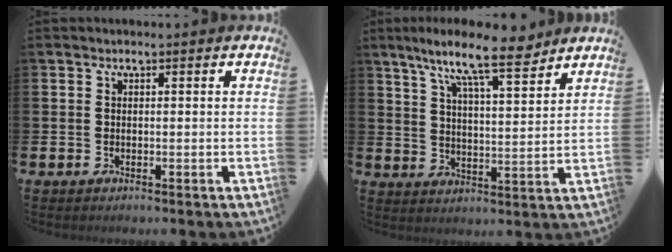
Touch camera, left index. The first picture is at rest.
{"total": 10.8, "force": [8.9, 1.8, 5.8], "torque": [-0.113, -0.043, 0.152]}